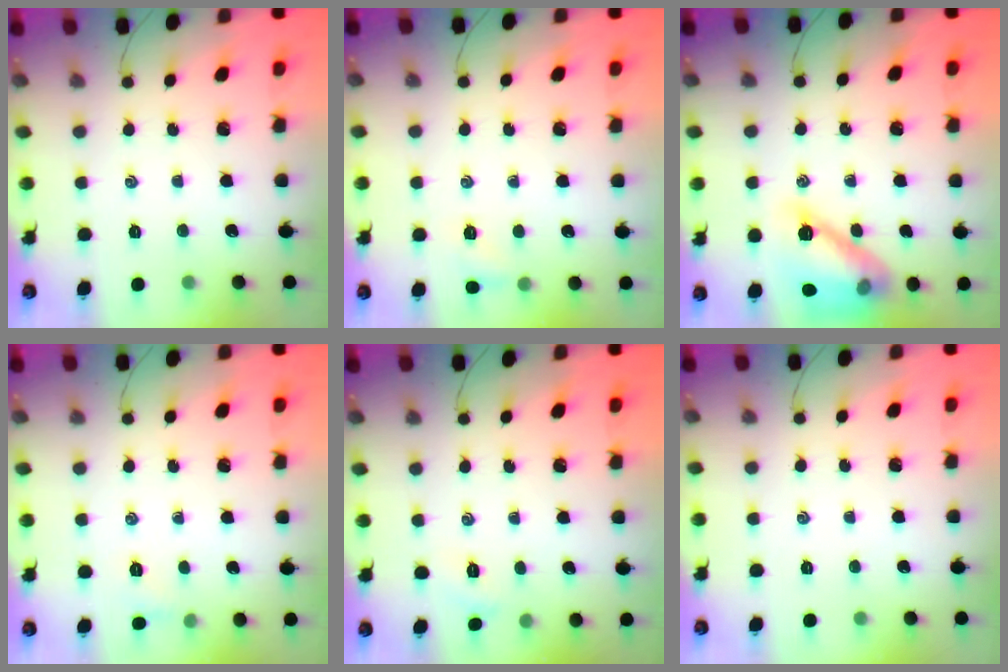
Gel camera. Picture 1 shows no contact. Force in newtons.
{"total": 5.6, "press": 5.6, "slide": 1.0}
{"total": 14.7, "press": 14.7, "slide": 0.9}
{"total": 3.9, "press": 3.7, "slide": 1.2}
{"total": 2.6, "press": 2.4, "slide": 0.8}
{"total": 0.0}